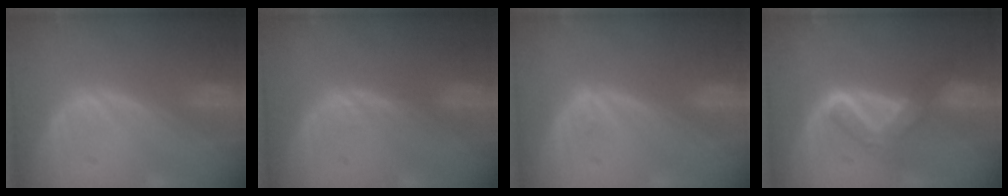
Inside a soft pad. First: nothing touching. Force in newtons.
{"total": 0.7, "press": 0.7, "slide": 0.1}
{"total": 0.9, "press": 0.6, "slide": 0.6}
{"total": 5.2, "press": 5.2, "slide": 0.1}